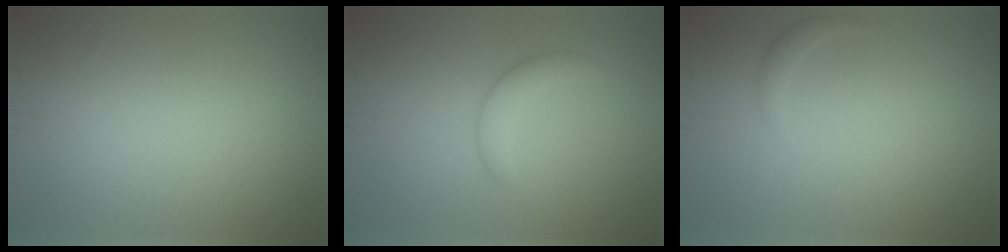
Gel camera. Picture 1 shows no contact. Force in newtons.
{"total": 1.9, "press": 1.9, "slide": 0.1}
{"total": 0.7, "press": 0.7, "slide": 0.1}